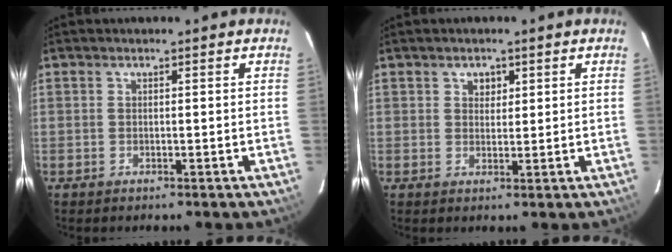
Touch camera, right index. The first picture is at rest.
{"total": 2.2, "force": [1.0, 1.8, 0.7], "torque": [-0.006, 0.007, 0.018]}